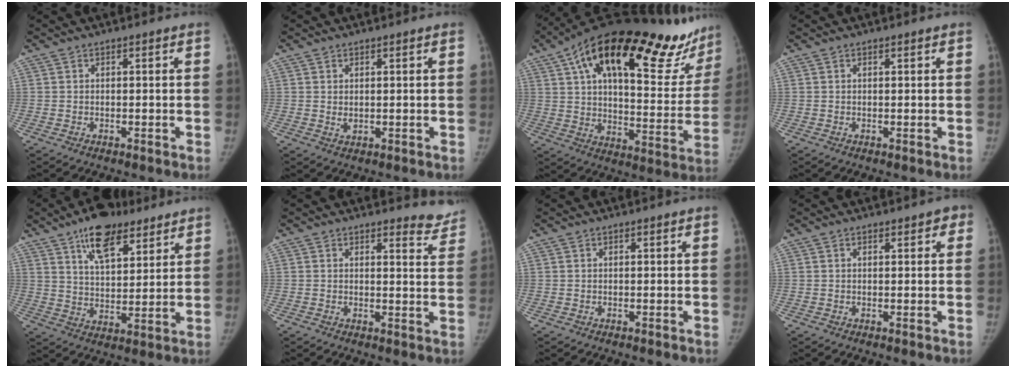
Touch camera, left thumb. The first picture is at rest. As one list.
[{"total": 1.3, "force": [0.5, 0.8, 0.9], "torque": [-0.014, -0.007, 0.014]}, {"total": 36.5, "force": [24.4, 12.9, 23.9], "torque": [-0.321, -0.048, 0.349]}, {"total": 0.0}, {"total": 14.3, "force": [9.0, 6.5, 9.0], "torque": [-0.110, -0.036, 0.146]}, {"total": 6.0, "force": [5.8, 1.4, 0.3], "torque": [0.025, -0.048, 0.048]}, {"total": 0.0}, {"total": 2.1, "force": [1.0, 1.2, 1.3], "torque": [0.001, 0.002, 0.011]}]